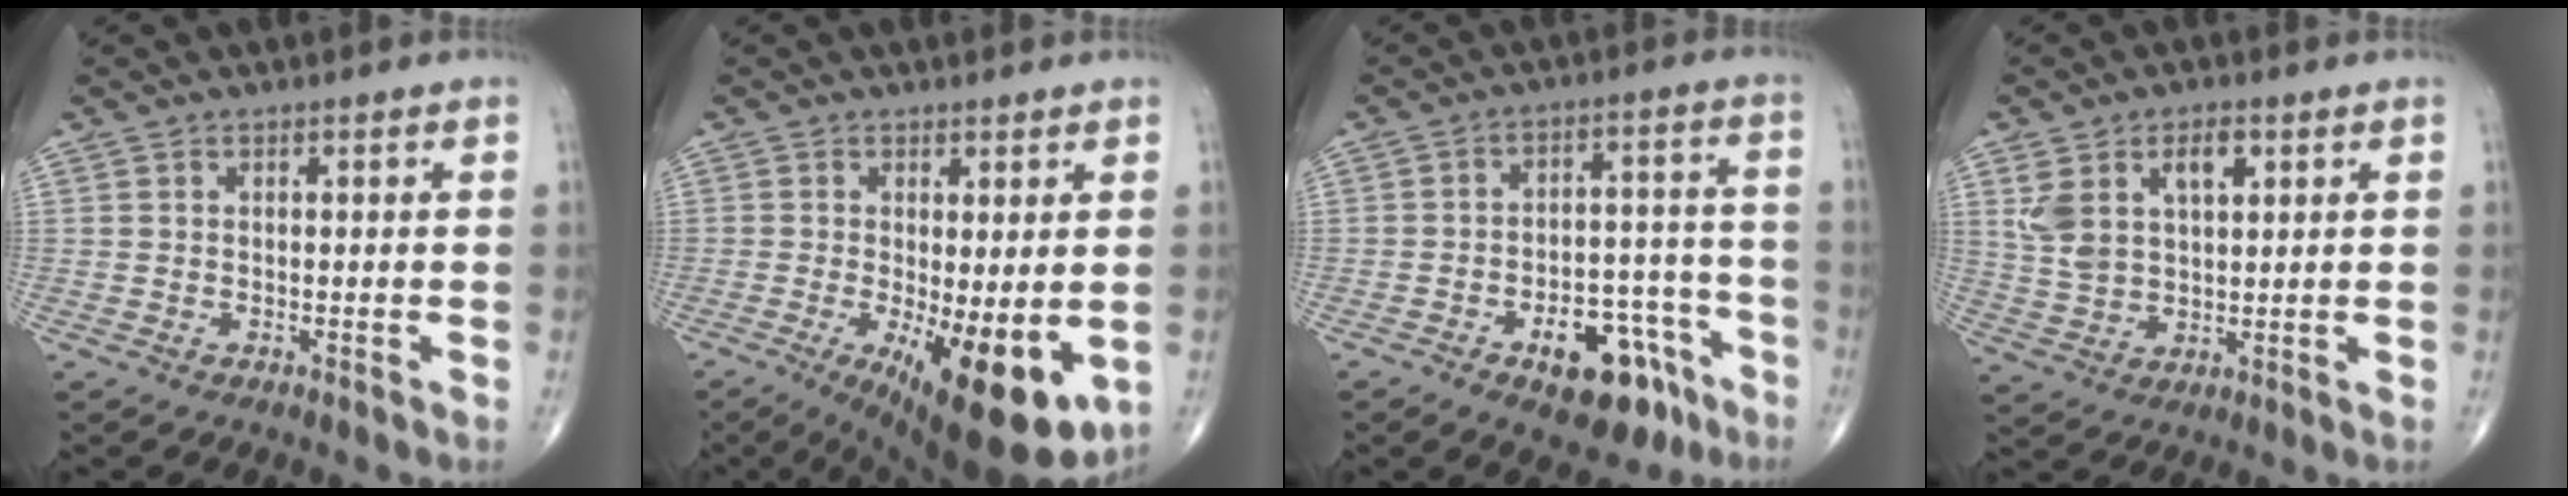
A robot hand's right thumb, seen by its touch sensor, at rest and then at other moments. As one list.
[{"total": 14.4, "force": [-3.6, 4.9, 13.1], "torque": [-0.176, -0.027, -0.038]}, {"total": 14.0, "force": [-7.8, 7.1, 9.2], "torque": [-0.095, 0.064, -0.105]}, {"total": 9.5, "force": [3.7, 5.3, 6.9], "torque": [-0.122, -0.004, 0.076]}]